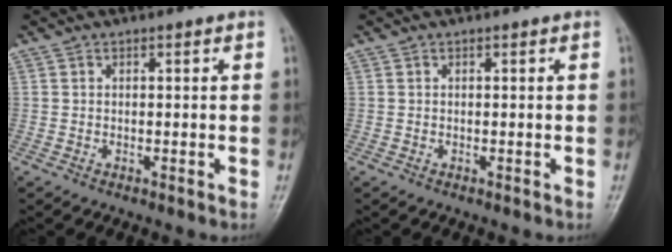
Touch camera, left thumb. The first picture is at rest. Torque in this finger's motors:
{"motor_torque": [0.00, 0.00, 0.00, 0.00, 0.00]}